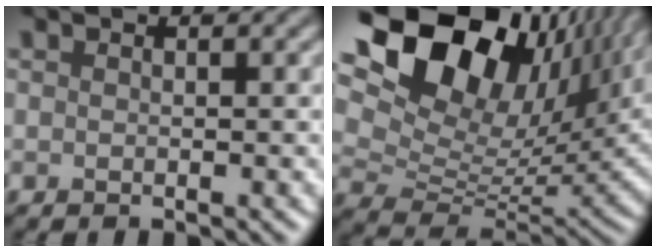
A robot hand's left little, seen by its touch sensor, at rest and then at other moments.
{"total": 19.2, "force": [9.5, 11.5, 12.0], "torque": [-0.218, 0.054, 0.155]}